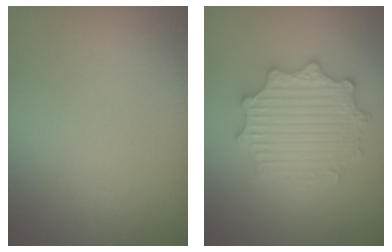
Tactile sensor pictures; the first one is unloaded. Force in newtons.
{"total": 5.4, "press": 5.3, "slide": 0.9}